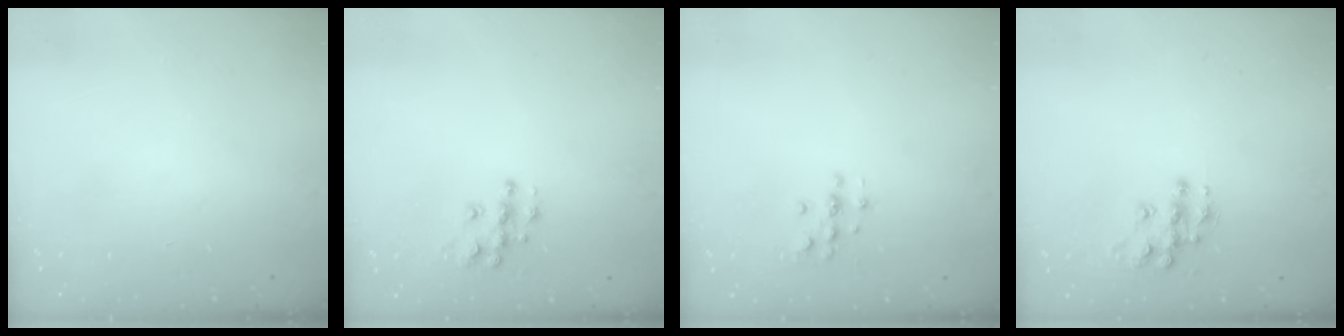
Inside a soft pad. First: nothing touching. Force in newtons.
{"total": 9.5, "press": 9.5, "slide": 0.6}
{"total": 2.0, "press": 2.0, "slide": 0.2}
{"total": 11.4, "press": 11.4, "slide": 0.8}